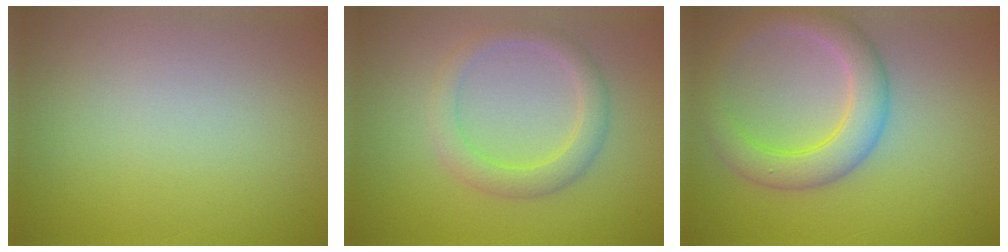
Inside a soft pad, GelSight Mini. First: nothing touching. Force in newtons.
{"total": 2.8, "press": 2.8, "slide": 0.2}
{"total": 4.6, "press": 4.6, "slide": 0.2}